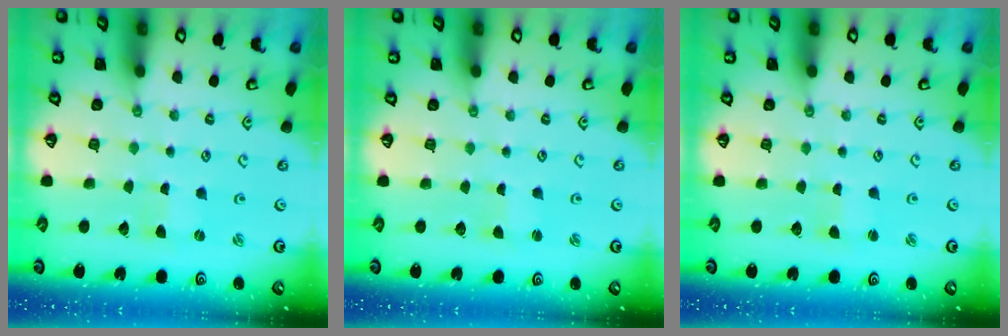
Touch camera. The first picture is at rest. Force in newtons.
{"total": 1.1, "press": 1.1, "slide": 0.2}
{"total": 1.7, "press": 1.7, "slide": 0.2}